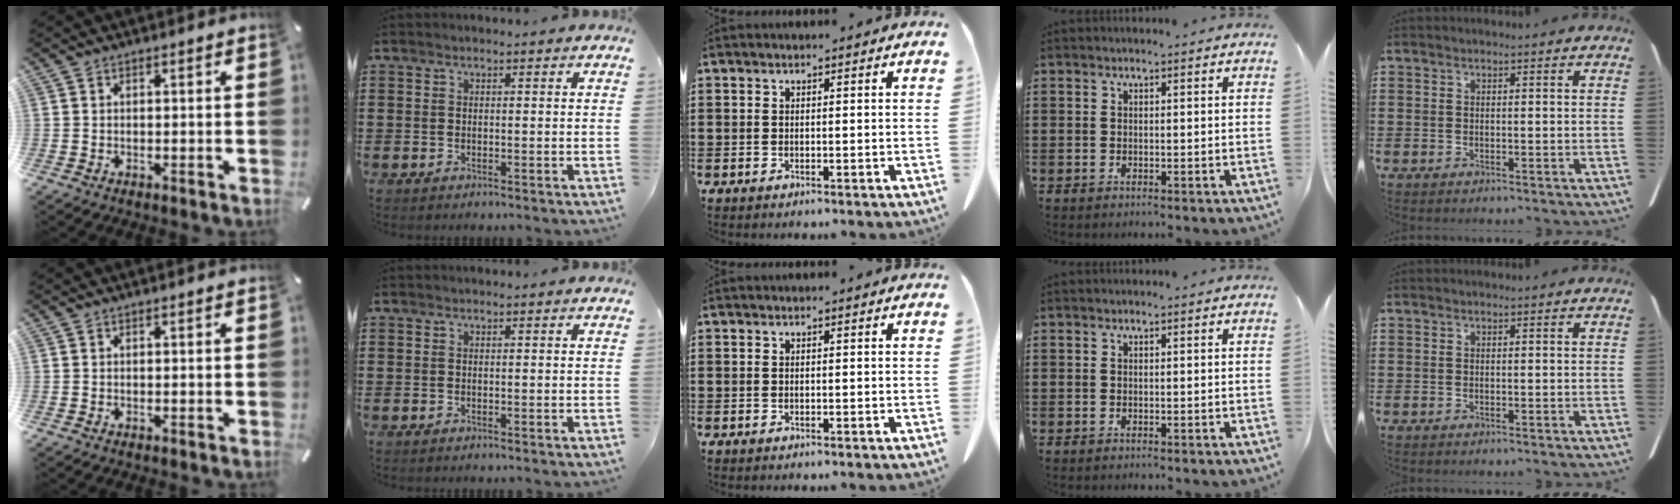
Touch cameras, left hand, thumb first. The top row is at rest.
{}